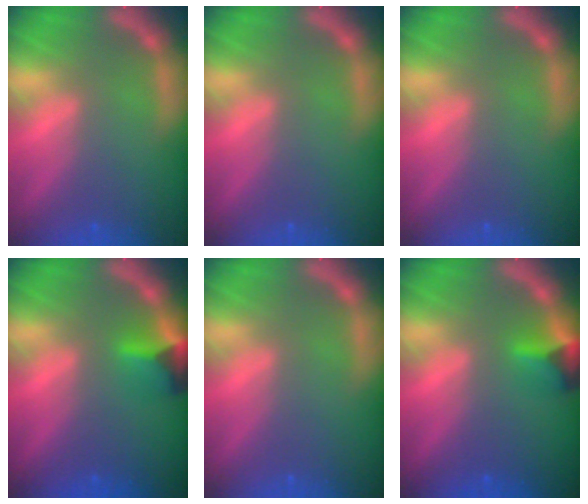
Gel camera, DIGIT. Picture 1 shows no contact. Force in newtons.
{"total": 0.0}
{"total": 0.0}
{"total": 3.4}
{"total": 0.0}
{"total": 2.9}